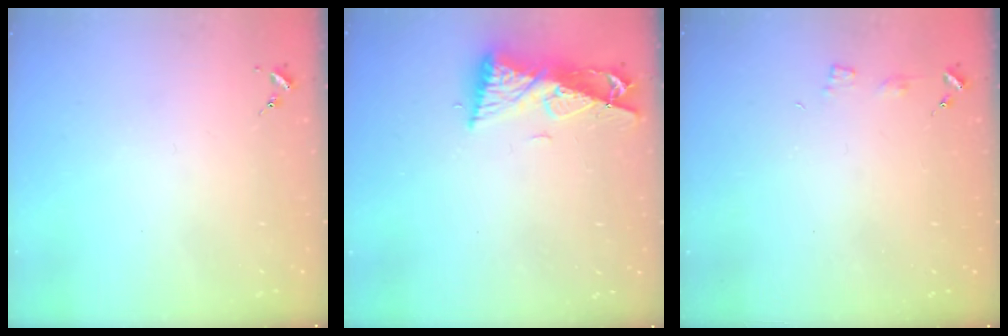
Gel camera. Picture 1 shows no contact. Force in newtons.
{"total": 9.1, "press": 9.0, "slide": 1.3}
{"total": 3.5, "press": 3.5, "slide": 0.4}